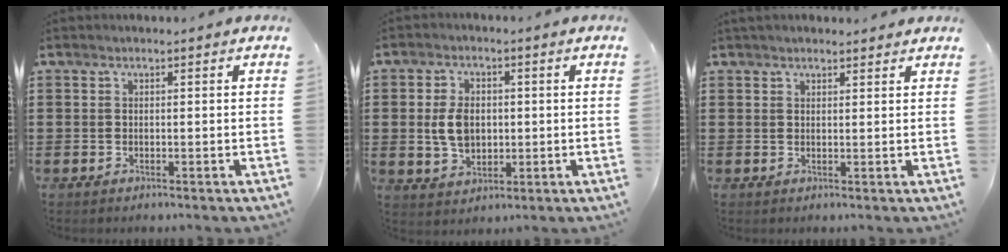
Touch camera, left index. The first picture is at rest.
{"total": 6.0, "force": [0.2, 4.0, 4.4], "torque": [-0.096, 0.004, -0.003]}
{"total": 1.6, "force": [1.6, 0.4, 0.3], "torque": [-0.008, 0.003, 0.031]}